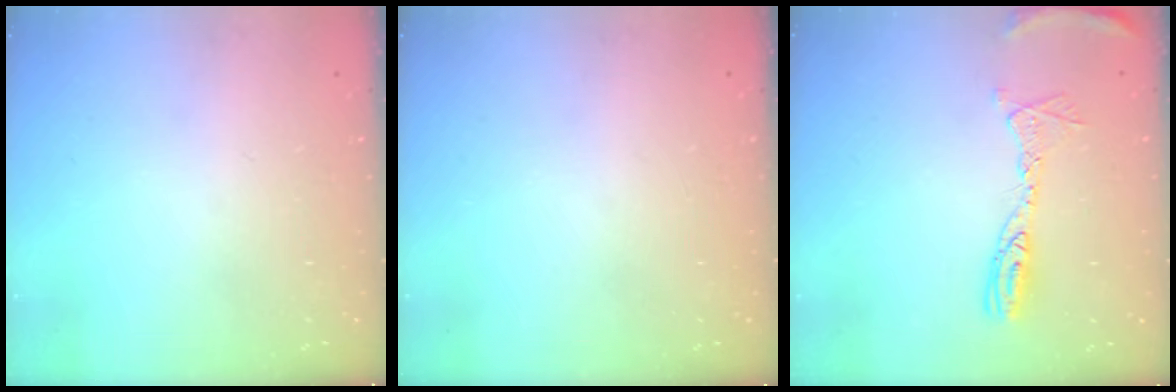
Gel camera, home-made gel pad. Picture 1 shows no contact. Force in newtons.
{"total": 0.0}
{"total": 10.6, "press": 10.6, "slide": 1.0}